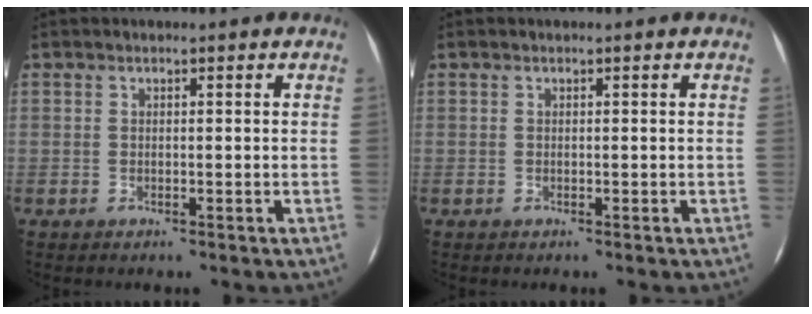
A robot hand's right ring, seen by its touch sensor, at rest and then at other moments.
{"total": 0.0}